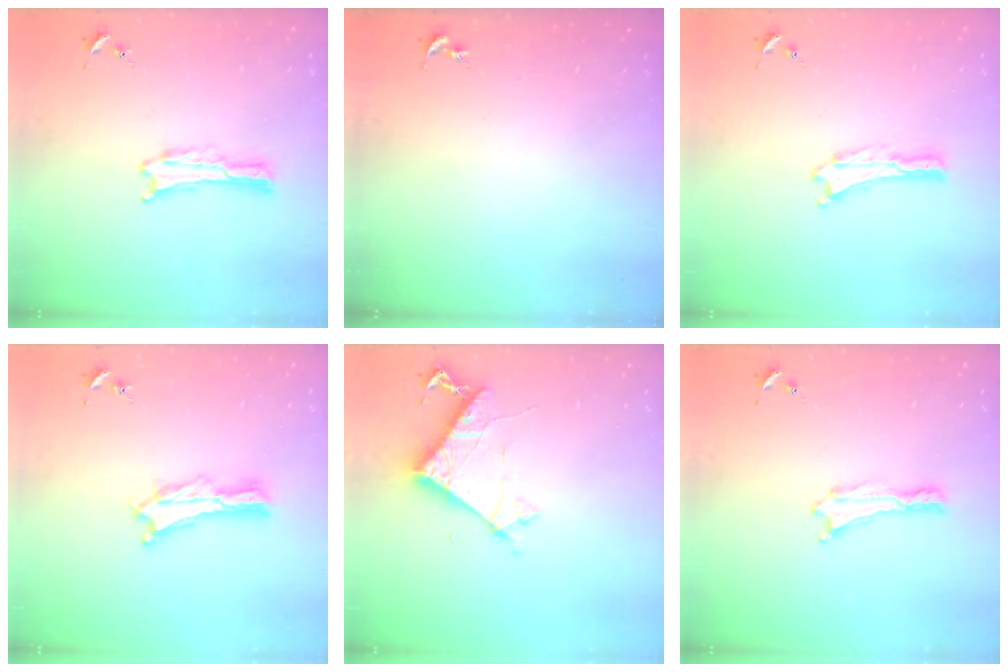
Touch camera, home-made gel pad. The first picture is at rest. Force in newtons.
{"total": 0.0}
{"total": 0.0}
{"total": 2.3, "press": 2.3, "slide": 0.3}
{"total": 6.6, "press": 6.6, "slide": 0.4}
{"total": 0.0}